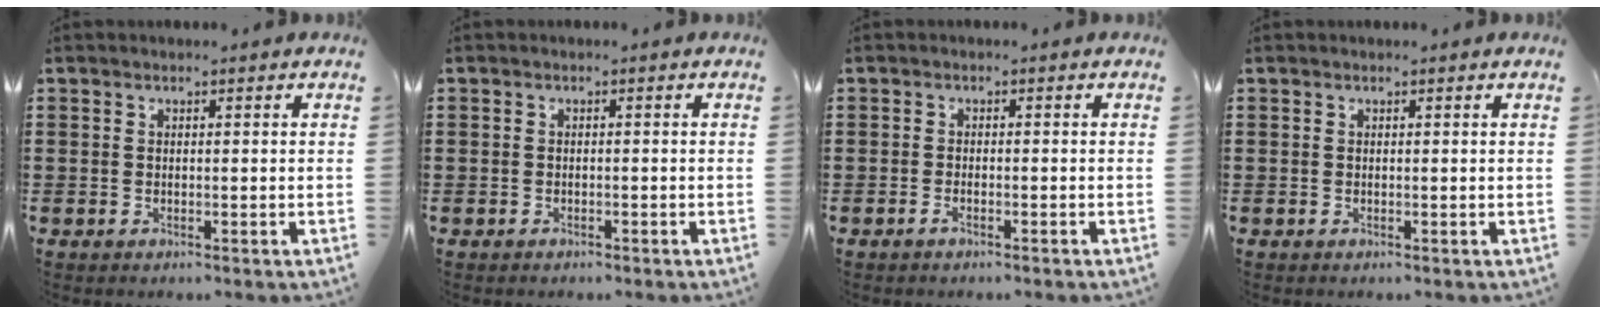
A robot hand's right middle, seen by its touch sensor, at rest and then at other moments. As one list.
[{"total": 0.8, "force": [-0.6, 0.5, -0.1], "torque": [0.001, 0.004, -0.016]}, {"total": 1.1, "force": [-0.8, 0.1, 0.7], "torque": [-0.014, -0.003, -0.014]}, {"total": 0.0}]